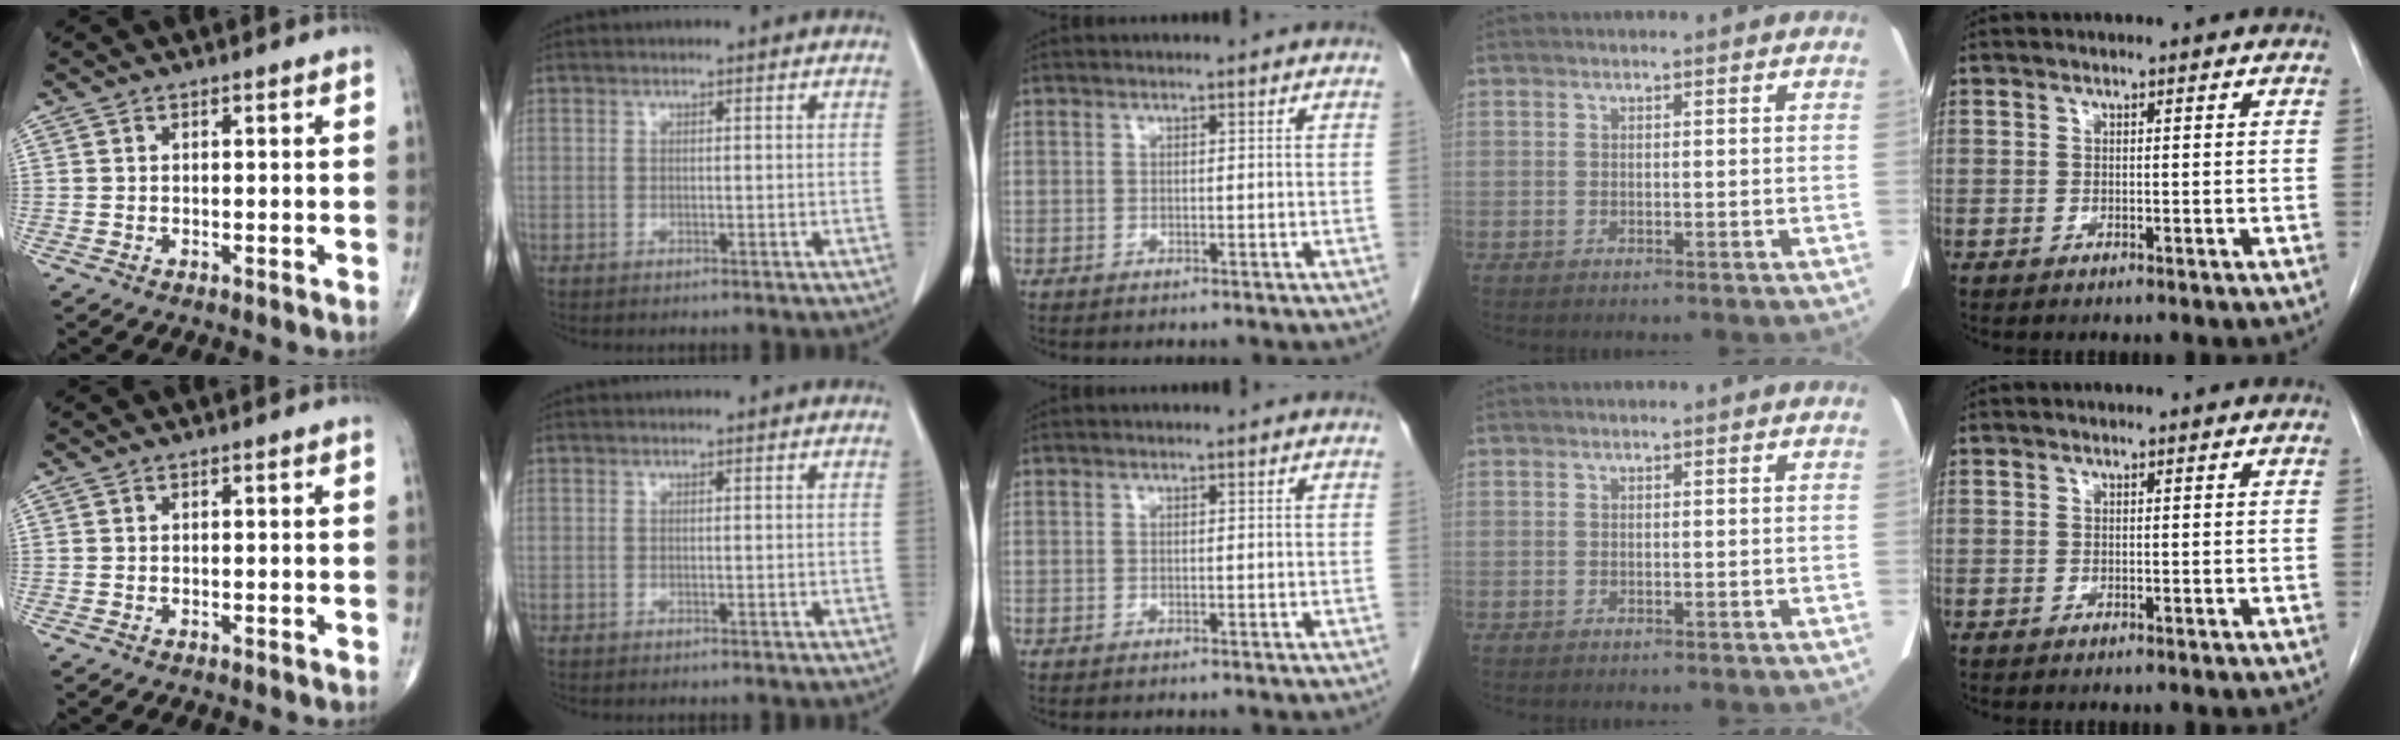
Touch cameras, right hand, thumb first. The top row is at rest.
{}